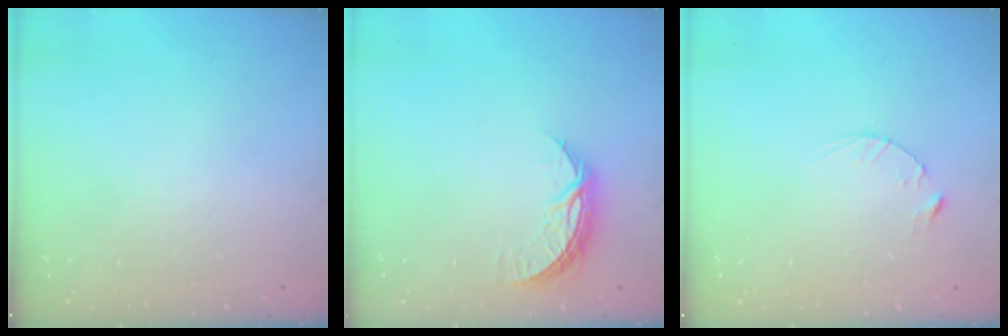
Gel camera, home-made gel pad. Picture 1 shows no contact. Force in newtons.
{"total": 6.8, "press": 6.8, "slide": 0.3}
{"total": 2.5, "press": 2.5, "slide": 0.4}